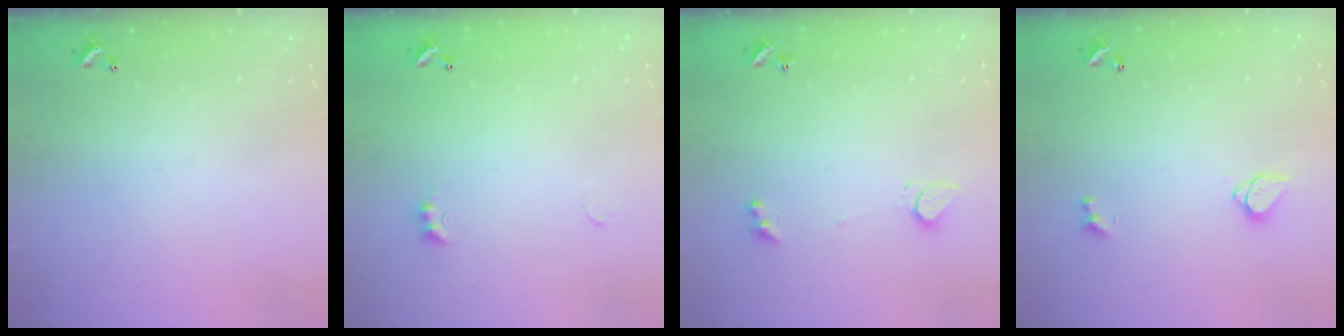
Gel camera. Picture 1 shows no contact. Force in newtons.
{"total": 1.4, "press": 1.3, "slide": 0.5}
{"total": 1.4, "press": 1.2, "slide": 0.6}
{"total": 1.6, "press": 1.5, "slide": 0.3}